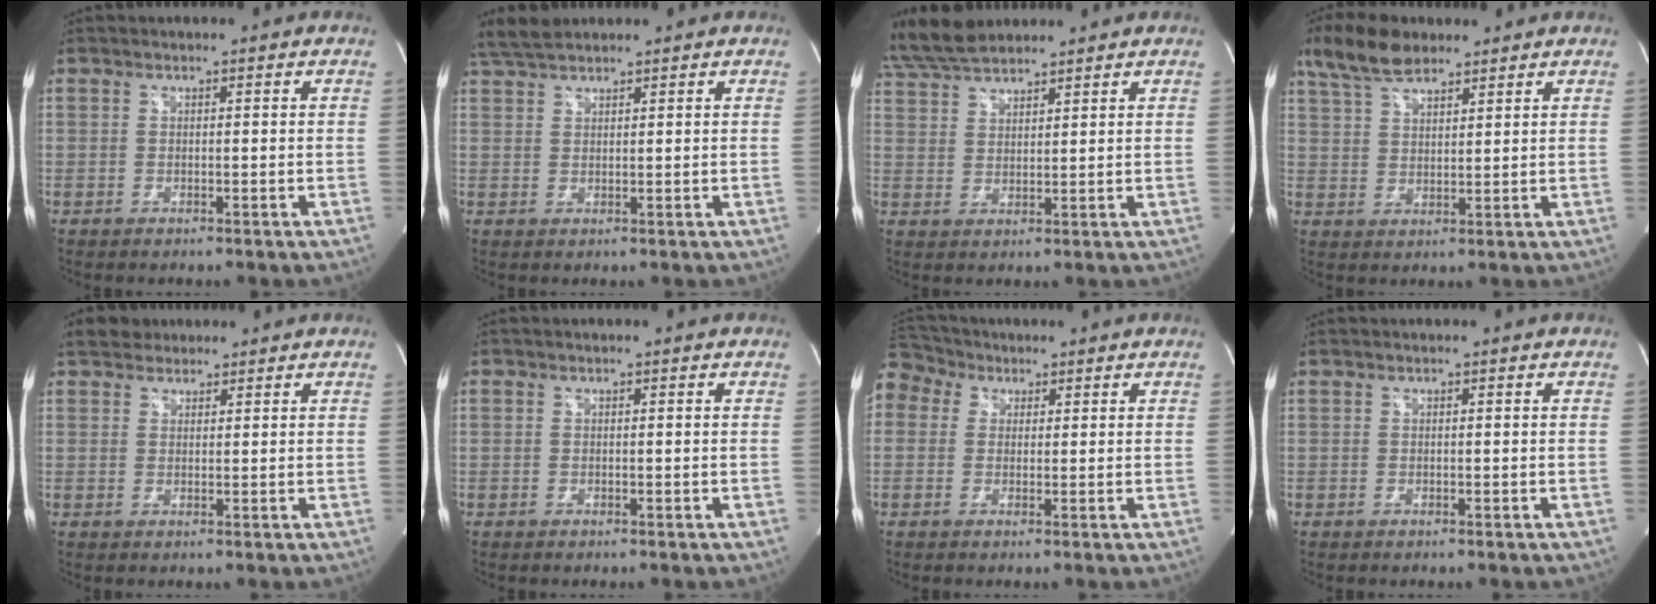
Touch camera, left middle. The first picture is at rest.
{"total": 4.3, "force": [3.8, 0.8, 1.7], "torque": [-0.045, 0.022, 0.079]}
{"total": 8.5, "force": [7.6, 1.6, 3.3], "torque": [-0.075, 0.029, 0.150]}
{"total": 8.3, "force": [6.4, 2.8, 4.5], "torque": [-0.094, 0.020, 0.124]}
{"total": 4.0, "force": [3.3, 2.1, 0.8], "torque": [-0.016, 0.024, 0.055]}
{"total": 0.0}
{"total": 7.5, "force": [3.9, 6.0, 2.1], "torque": [-0.059, 0.051, 0.080]}
{"total": 0.0}